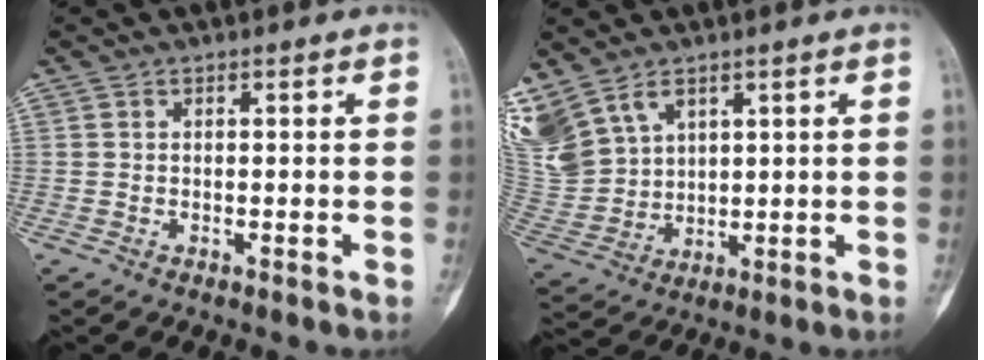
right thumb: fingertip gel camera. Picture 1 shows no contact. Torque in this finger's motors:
{"motor_torque": [-0.69, 0.82, 0.52, 0.94, 0.25]}